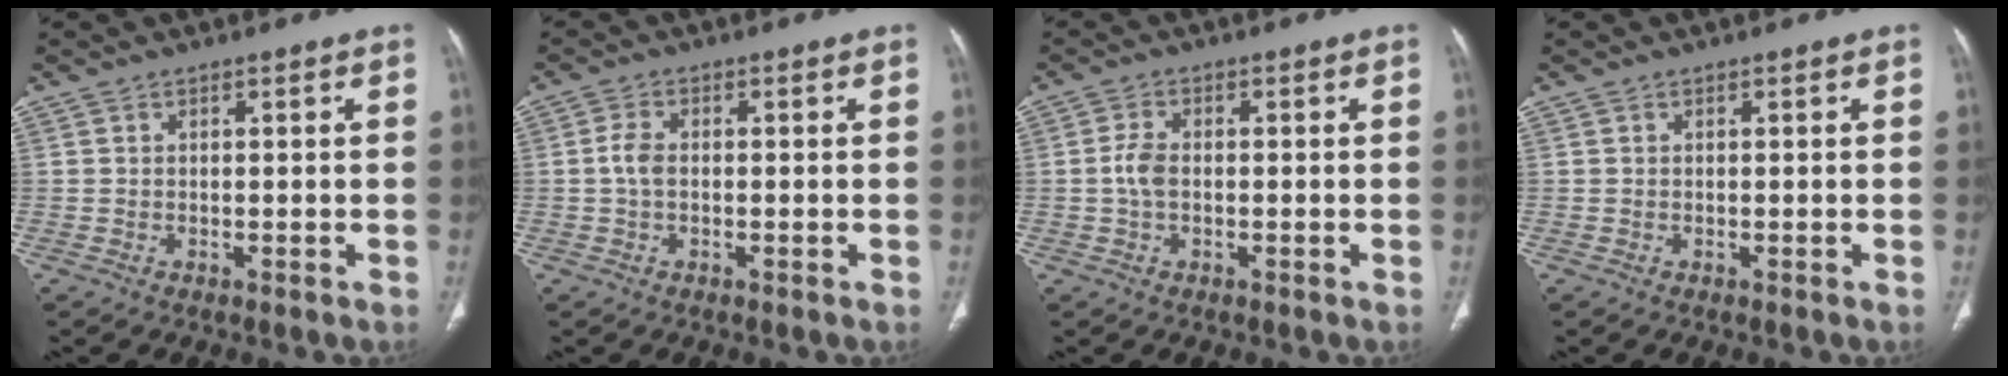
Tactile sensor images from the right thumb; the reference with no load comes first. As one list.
[{"total": 3.0, "force": [-0.2, 1.8, 2.4], "torque": [-0.053, 0.005, -0.007]}, {"total": 3.3, "force": [-0.3, 2.0, 2.6], "torque": [-0.058, 0.006, -0.011]}, {"total": 0.0}]